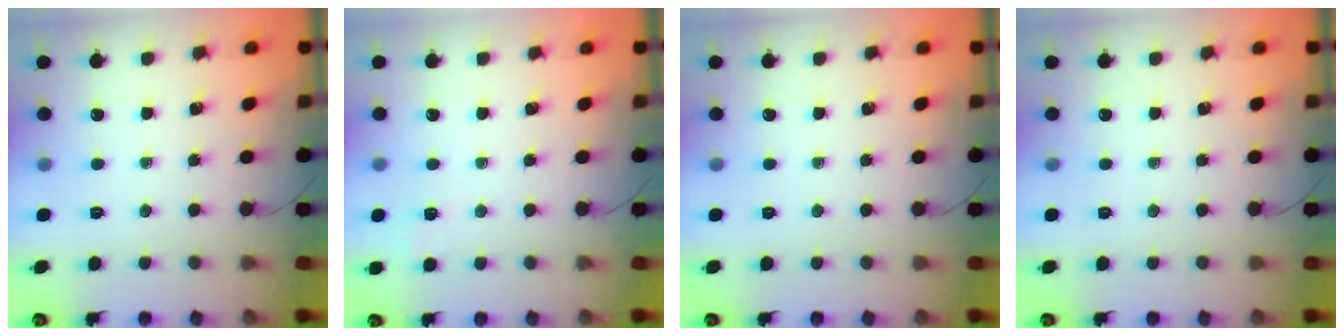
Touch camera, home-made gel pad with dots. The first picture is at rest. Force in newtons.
{"total": 1.5, "press": 0.2, "slide": 1.5}
{"total": 0.0}
{"total": 0.0}